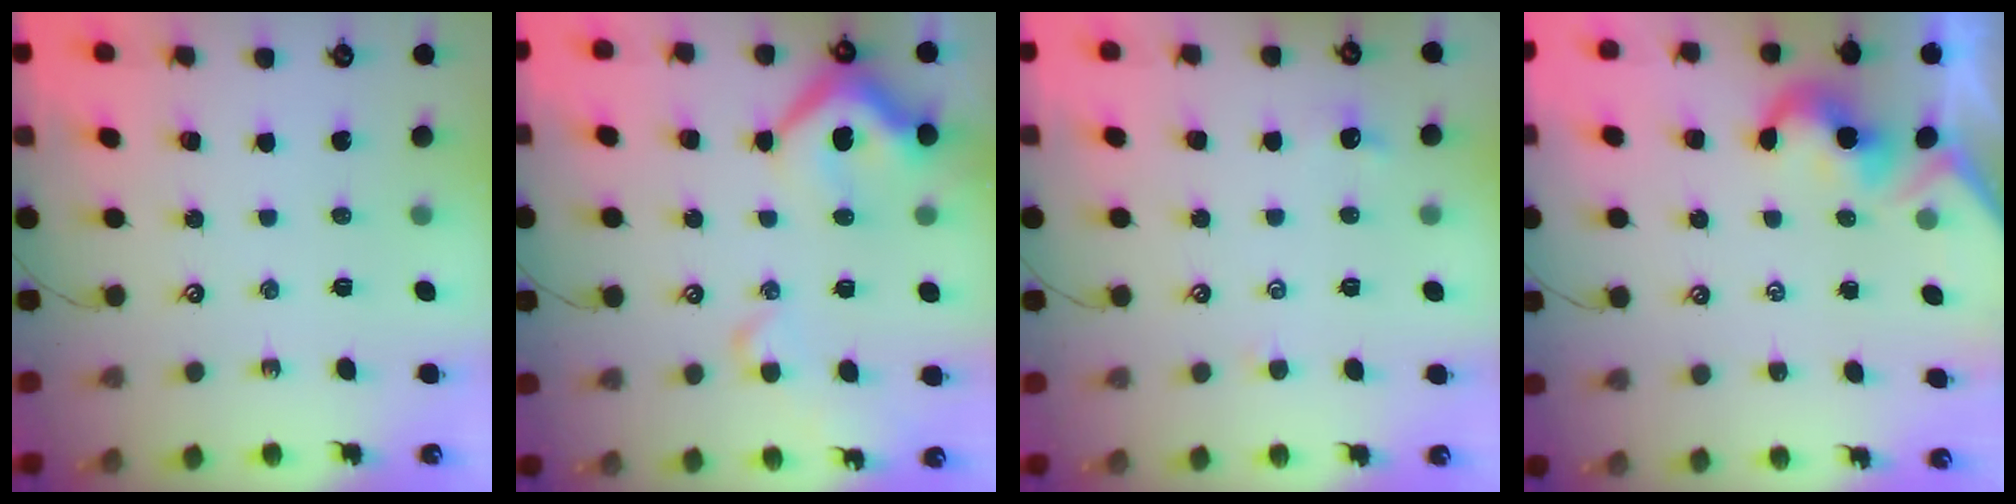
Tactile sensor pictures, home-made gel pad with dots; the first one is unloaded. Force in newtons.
{"total": 12.5, "press": 12.4, "slide": 1.8}
{"total": 1.4, "press": 1.4, "slide": 0.3}
{"total": 1.9, "press": 1.9, "slide": 0.5}